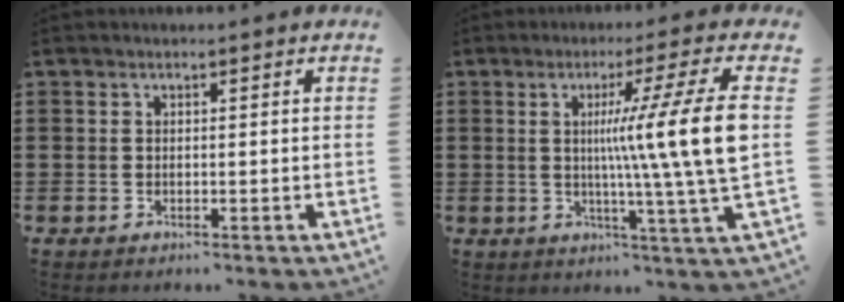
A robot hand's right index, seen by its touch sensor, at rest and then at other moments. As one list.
[{"total": 13.8, "force": [1.1, -1.0, 13.7], "torque": [-0.226, -0.016, 0.002]}]